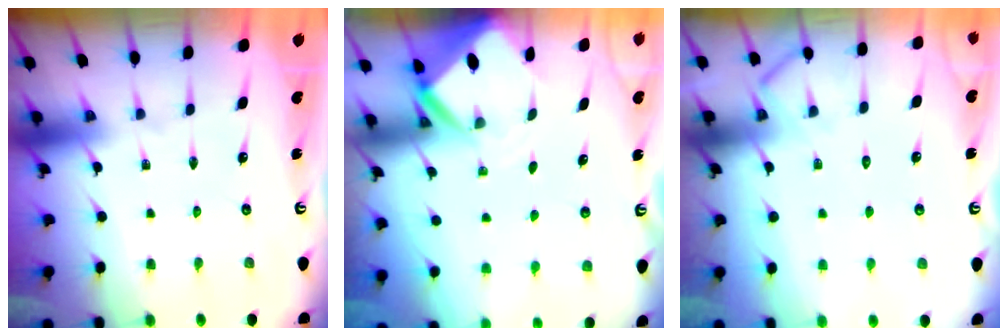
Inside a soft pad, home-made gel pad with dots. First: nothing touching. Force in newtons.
{"total": 3.2, "press": 3.2, "slide": 0.2}
{"total": 6.7, "press": 6.6, "slide": 0.9}